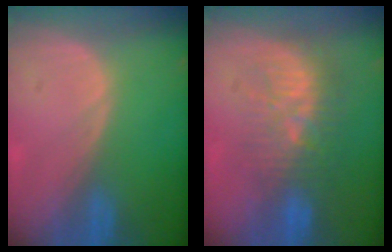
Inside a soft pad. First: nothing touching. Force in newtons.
{"total": 9.1, "press": 8.7, "slide": 2.7}